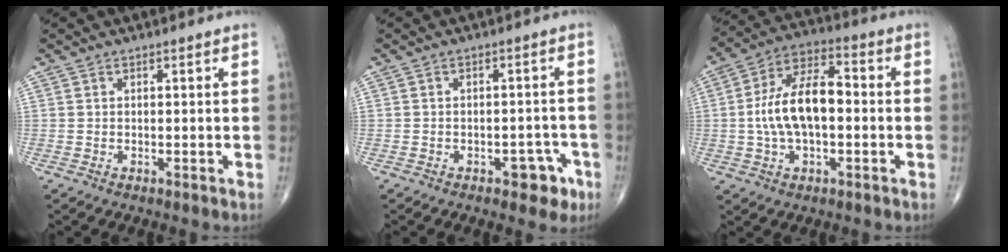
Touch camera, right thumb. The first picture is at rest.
{"total": 5.0, "force": [-2.7, 2.8, 3.1], "torque": [-0.015, 0.021, -0.032]}
{"total": 13.8, "force": [-0.6, 7.1, 11.9], "torque": [-0.217, 0.035, -0.018]}